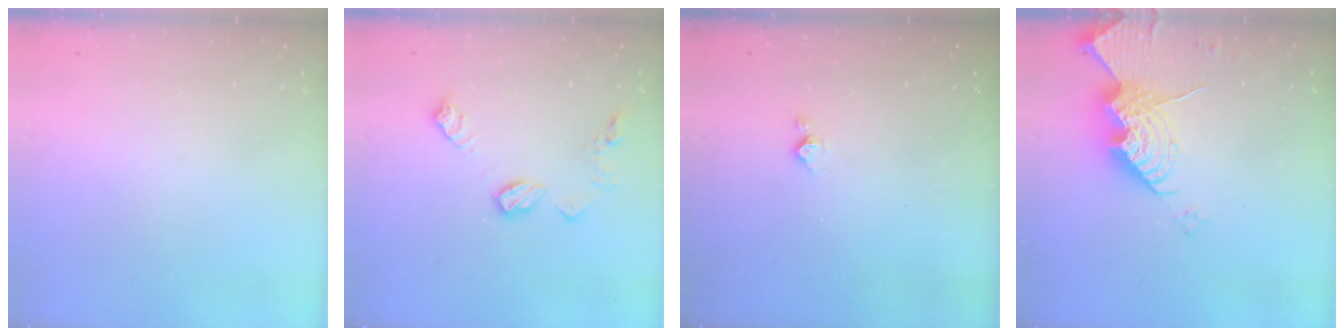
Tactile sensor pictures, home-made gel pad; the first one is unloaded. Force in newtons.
{"total": 9.0, "press": 9.0, "slide": 0.3}
{"total": 2.8, "press": 2.7, "slide": 0.4}
{"total": 16.3, "press": 16.3, "slide": 1.6}